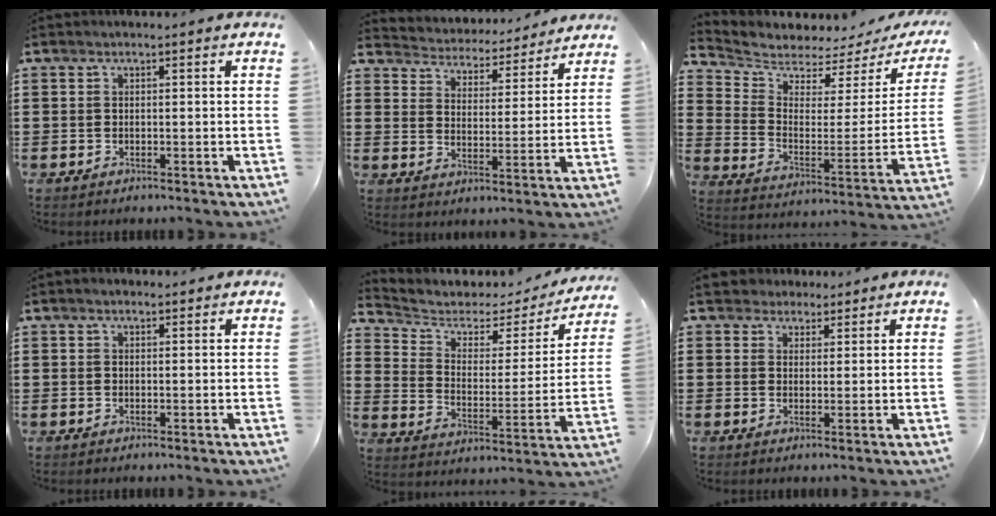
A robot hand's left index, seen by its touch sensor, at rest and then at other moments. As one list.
[{"total": 4.4, "force": [4.3, 0.2, -0.3], "torque": [-0.023, -0.039, 0.071]}, {"total": 4.2, "force": [4.0, 1.2, 0.0], "torque": [-0.036, -0.041, 0.066]}, {"total": 0.8, "force": [0.7, 0.3, 0.2], "torque": [-0.005, 0.002, 0.014]}, {"total": 4.0, "force": [2.9, 2.4, 1.3], "torque": [-0.051, -0.018, 0.045]}, {"total": 3.3, "force": [2.6, 2.0, 0.1], "torque": [-0.016, 0.009, 0.050]}]